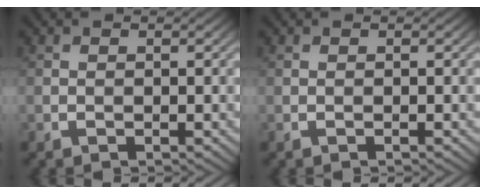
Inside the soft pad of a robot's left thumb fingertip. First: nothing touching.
{"total": 0.0}